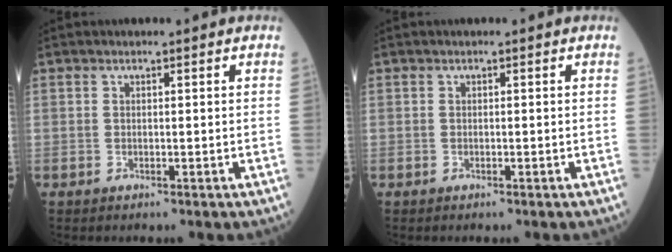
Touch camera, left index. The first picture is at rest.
{"total": 0.0}